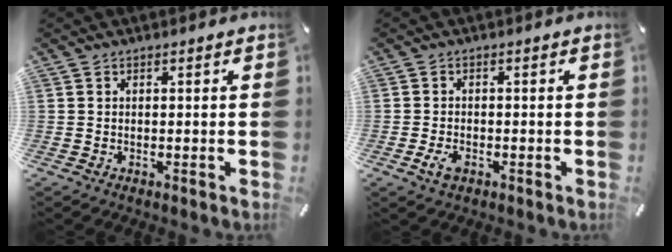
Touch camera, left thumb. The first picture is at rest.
{"total": 2.8, "force": [-1.1, 1.6, 1.9], "torque": [-0.048, -0.002, -0.023]}